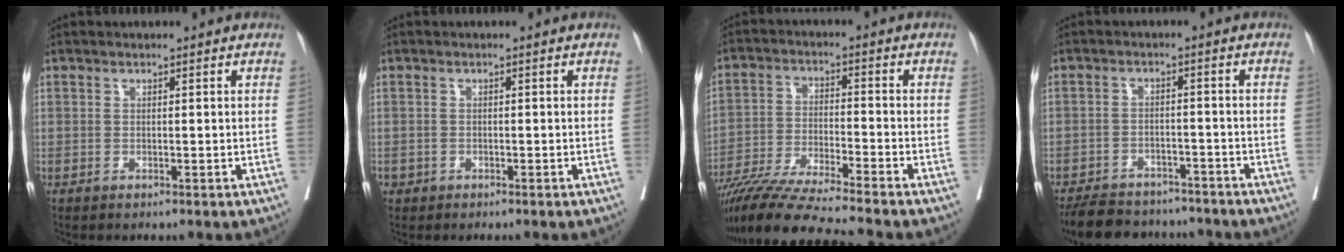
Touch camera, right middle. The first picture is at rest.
{"total": 0.9, "force": [-0.5, 0.7, 0.1], "torque": [-0.003, 0.004, -0.007]}
{"total": 13.6, "force": [-12.0, -1.7, 6.1], "torque": [-0.100, -0.024, -0.209]}
{"total": 12.2, "force": [-11.0, 4.1, 3.4], "torque": [-0.056, 0.006, -0.151]}